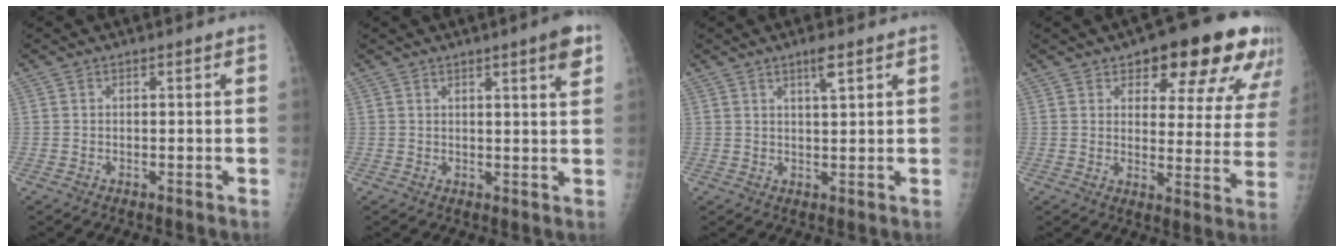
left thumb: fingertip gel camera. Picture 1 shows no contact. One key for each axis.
{"total": 4.9, "fx": 2.7, "fy": 0.4, "fz": 4.1, "tx": -0.050, "ty": -0.013, "tz": 0.035}
{"total": 3.1, "fx": 1.9, "fy": 0.4, "fz": 2.5, "tx": -0.043, "ty": -0.009, "tz": 0.033}
{"total": 18.0, "fx": 11.5, "fy": 7.7, "fz": 11.6, "tx": -0.095, "ty": -0.041, "tz": 0.137}